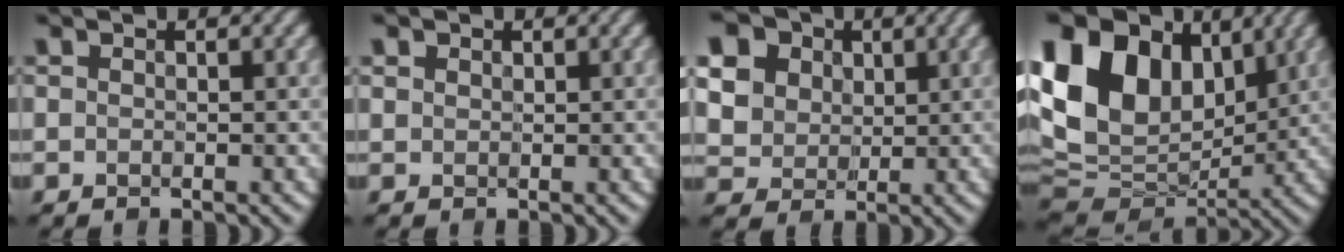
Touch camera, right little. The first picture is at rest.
{"total": 0.8, "force": [0.5, 0.6, 0.1], "torque": [-0.011, -0.004, 0.020]}
{"total": 13.8, "force": [5.8, 11.0, 5.9], "torque": [-0.178, 0.023, 0.101]}
{"total": 17.1, "force": [5.2, 12.0, 11.0], "torque": [-0.220, 0.037, 0.094]}